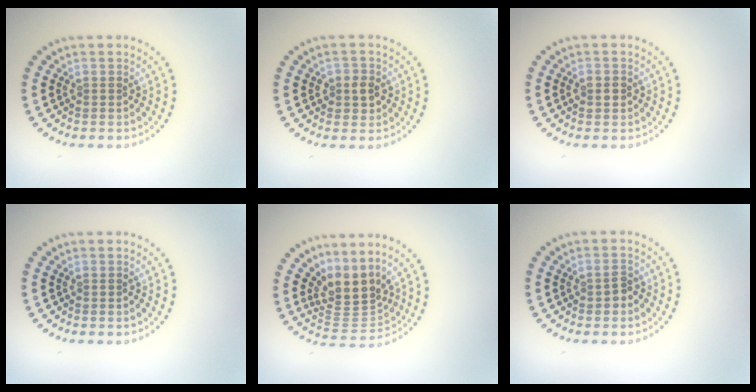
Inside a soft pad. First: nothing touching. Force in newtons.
{"total": 1.8, "press": 1.7, "slide": 0.7}
{"total": 1.6, "press": 1.6, "slide": 0.1}
{"total": 0.0}
{"total": 3.9, "press": 2.6, "slide": 2.9}
{"total": 1.3, "press": 1.3, "slide": 0.1}